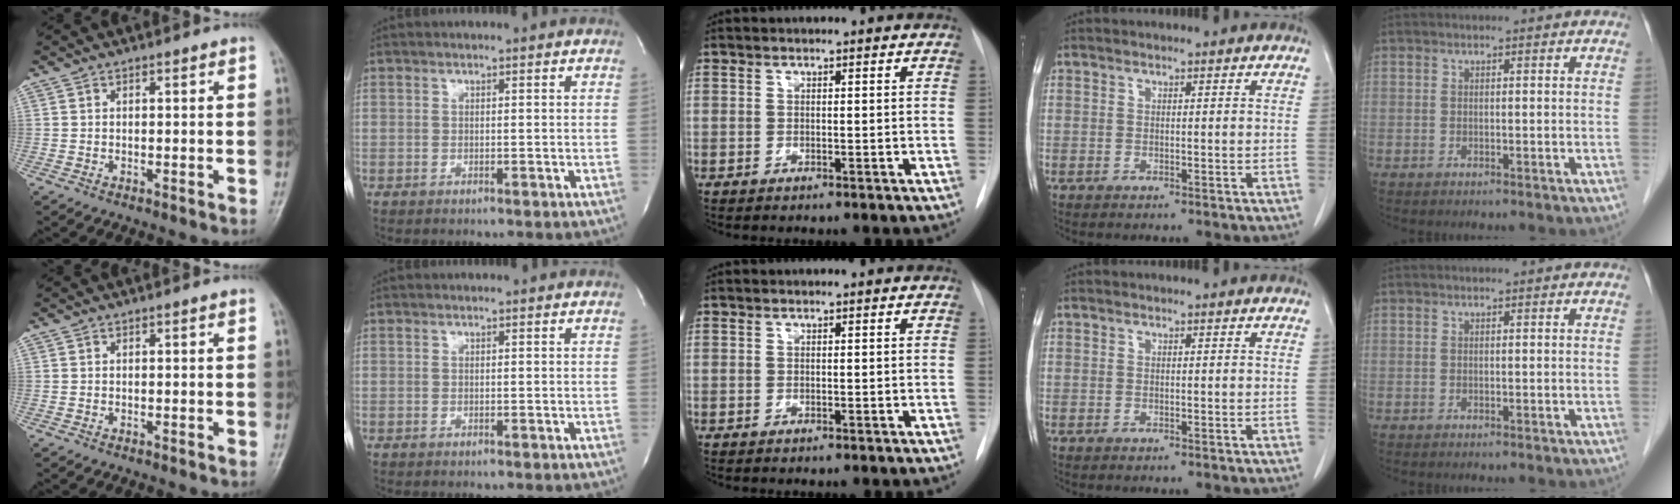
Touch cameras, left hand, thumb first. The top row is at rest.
{}